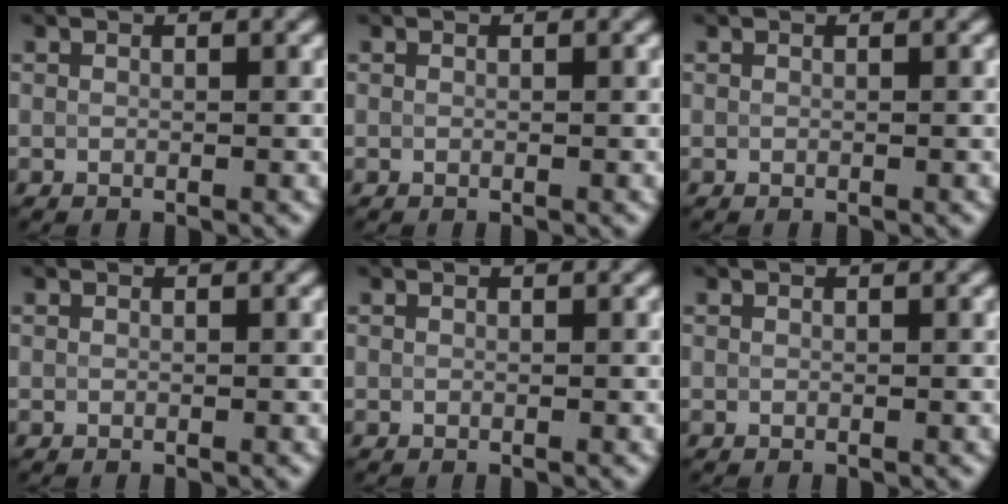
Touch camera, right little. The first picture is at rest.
{"total": 0.0}
{"total": 0.0}
{"total": 0.0}
{"total": 0.0}
{"total": 0.0}